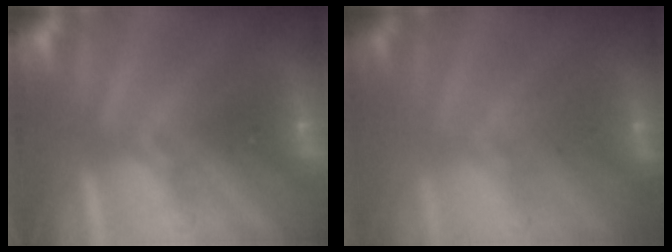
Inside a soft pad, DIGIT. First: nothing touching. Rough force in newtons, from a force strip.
{"total": 2.5}